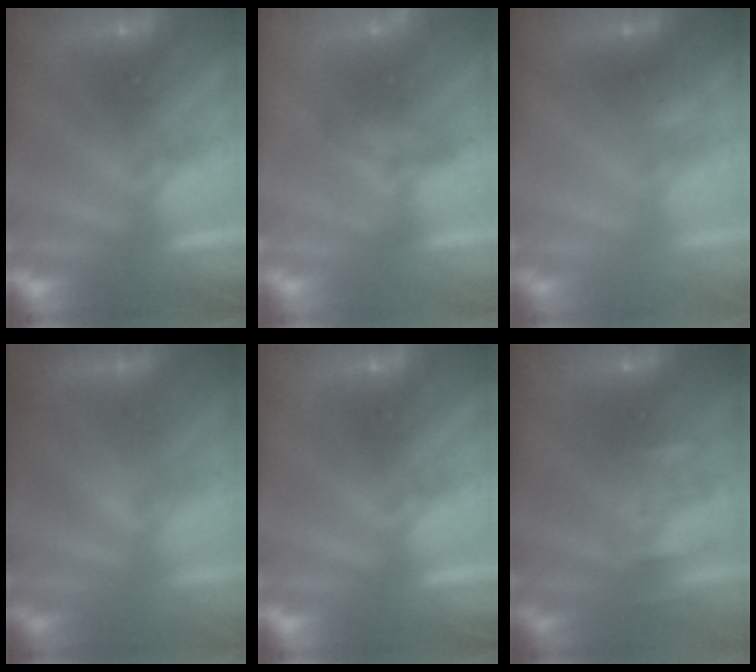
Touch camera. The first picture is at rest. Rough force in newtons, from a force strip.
{"total": 2.1}
{"total": 2.1}
{"total": 3.4}
{"total": 0.0}
{"total": 2.5}